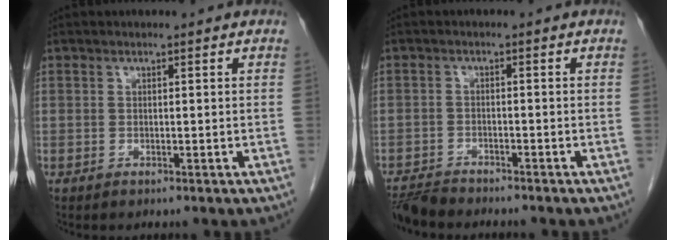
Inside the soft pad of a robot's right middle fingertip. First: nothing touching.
{"total": 4.2, "force": [-4.1, 0.2, 0.7], "torque": [-0.007, -0.016, -0.075]}